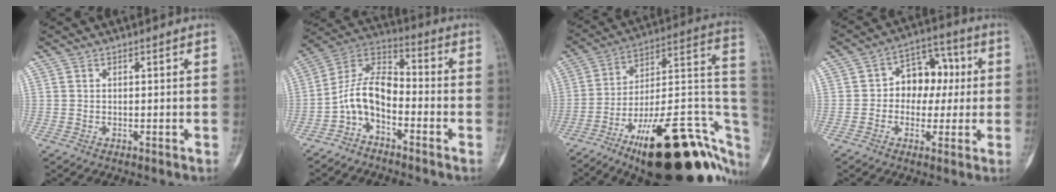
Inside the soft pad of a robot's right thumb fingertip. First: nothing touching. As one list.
[{"total": 9.3, "force": [-4.1, 5.1, 6.6], "torque": [-0.121, 0.072, -0.091]}, {"total": 34.1, "force": [-15.1, 11.5, 28.2], "torque": [-0.305, 0.076, -0.228]}, {"total": 10.1, "force": [0.6, 7.6, 6.7], "torque": [-0.050, 0.030, 0.000]}]